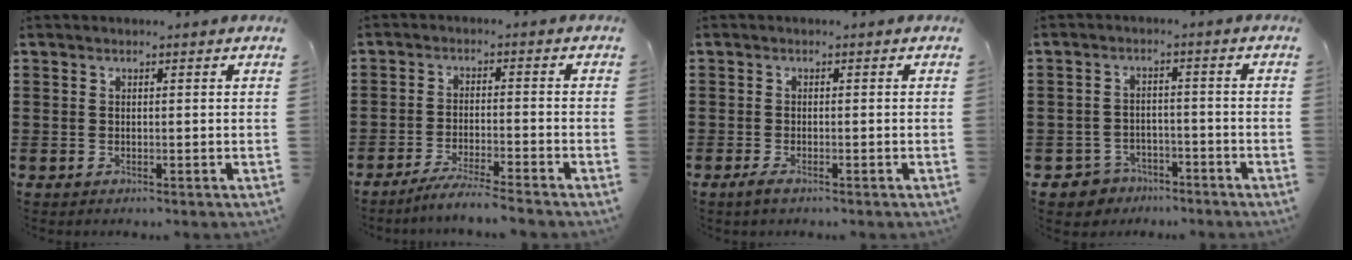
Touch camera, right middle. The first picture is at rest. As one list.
[{"total": 3.8, "force": [-3.6, -0.5, 1.3], "torque": [-0.022, -0.006, -0.069]}, {"total": 1.2, "force": [-0.8, 0.2, 0.9], "torque": [-0.018, -0.003, -0.015]}, {"total": 3.4, "force": [-3.2, 1.3, 0.0], "torque": [-0.020, -0.001, -0.070]}]